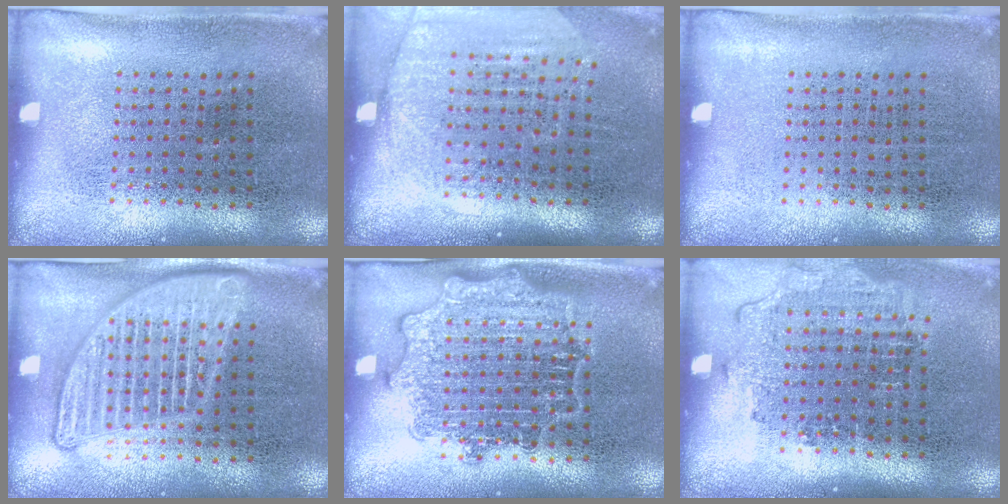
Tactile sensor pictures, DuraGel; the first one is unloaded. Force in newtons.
{"total": 1.7, "press": 1.5, "slide": 0.8}
{"total": 0.0}
{"total": 2.8, "press": 2.8, "slide": 0.3}
{"total": 1.8, "press": 1.7, "slide": 0.2}
{"total": 1.2, "press": 1.1, "slide": 0.5}